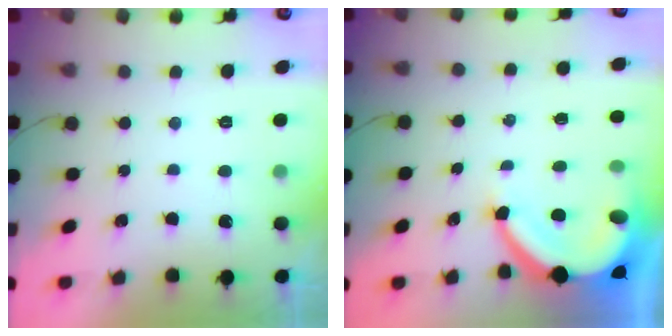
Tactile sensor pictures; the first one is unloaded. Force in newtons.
{"total": 8.7, "press": 8.6, "slide": 1.2}